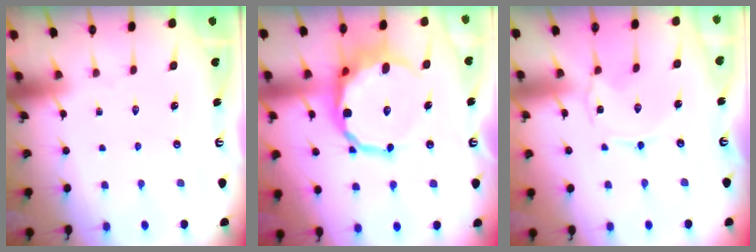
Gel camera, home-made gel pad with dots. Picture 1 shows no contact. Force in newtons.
{"total": 13.0, "press": 12.2, "slide": 4.5}
{"total": 0.7, "press": 0.7, "slide": 0.1}